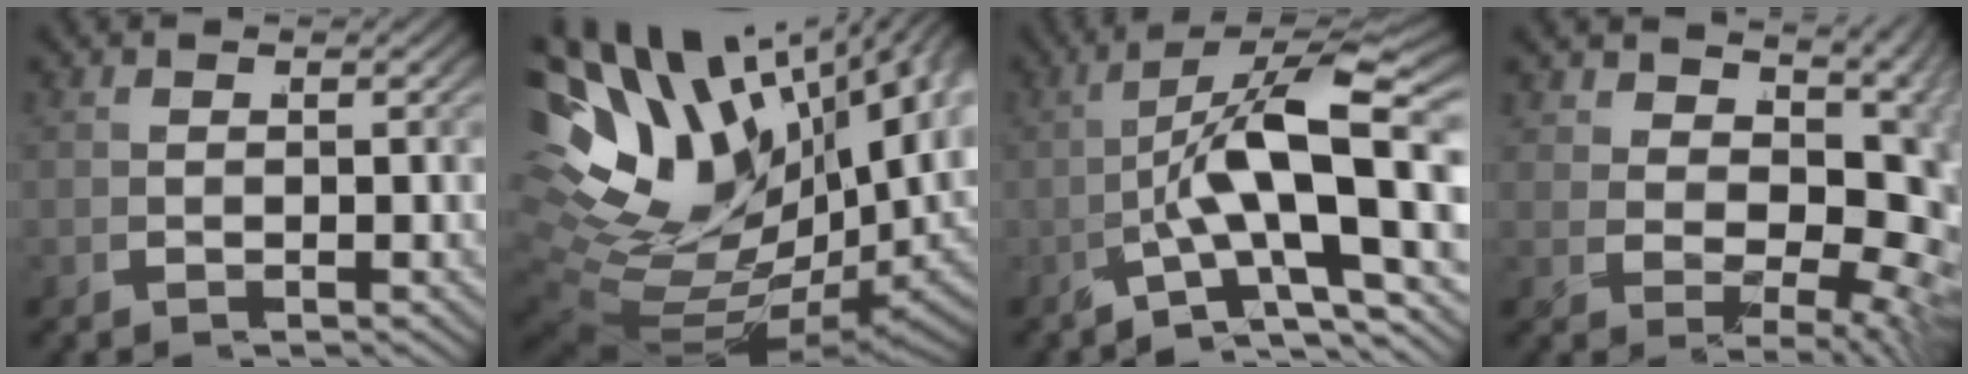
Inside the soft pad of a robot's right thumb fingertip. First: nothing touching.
{"total": 19.1, "force": [1.8, 12.5, 14.3], "torque": [-0.278, -0.018, 0.043]}
{"total": 7.4, "force": [-0.1, 1.8, 7.2], "torque": [-0.132, 0.004, -0.007]}
{"total": 10.8, "force": [1.5, 7.0, 8.0], "torque": [-0.119, -0.017, 0.033]}